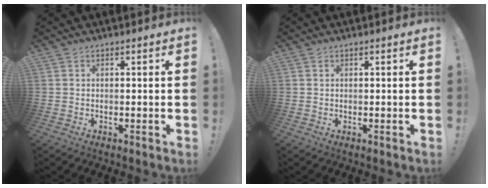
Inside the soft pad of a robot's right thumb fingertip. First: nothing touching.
{"total": 0.0}